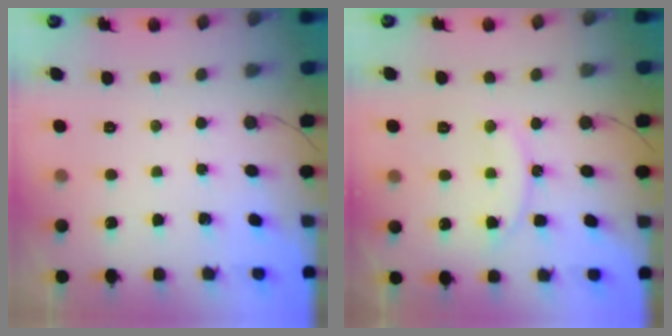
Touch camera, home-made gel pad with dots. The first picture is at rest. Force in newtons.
{"total": 13.7, "press": 13.6, "slide": 1.1}